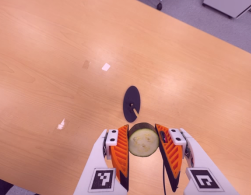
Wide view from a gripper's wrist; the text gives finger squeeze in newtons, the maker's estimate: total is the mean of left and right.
{"total": 12.4, "left": 11.1, "right": 13.8}